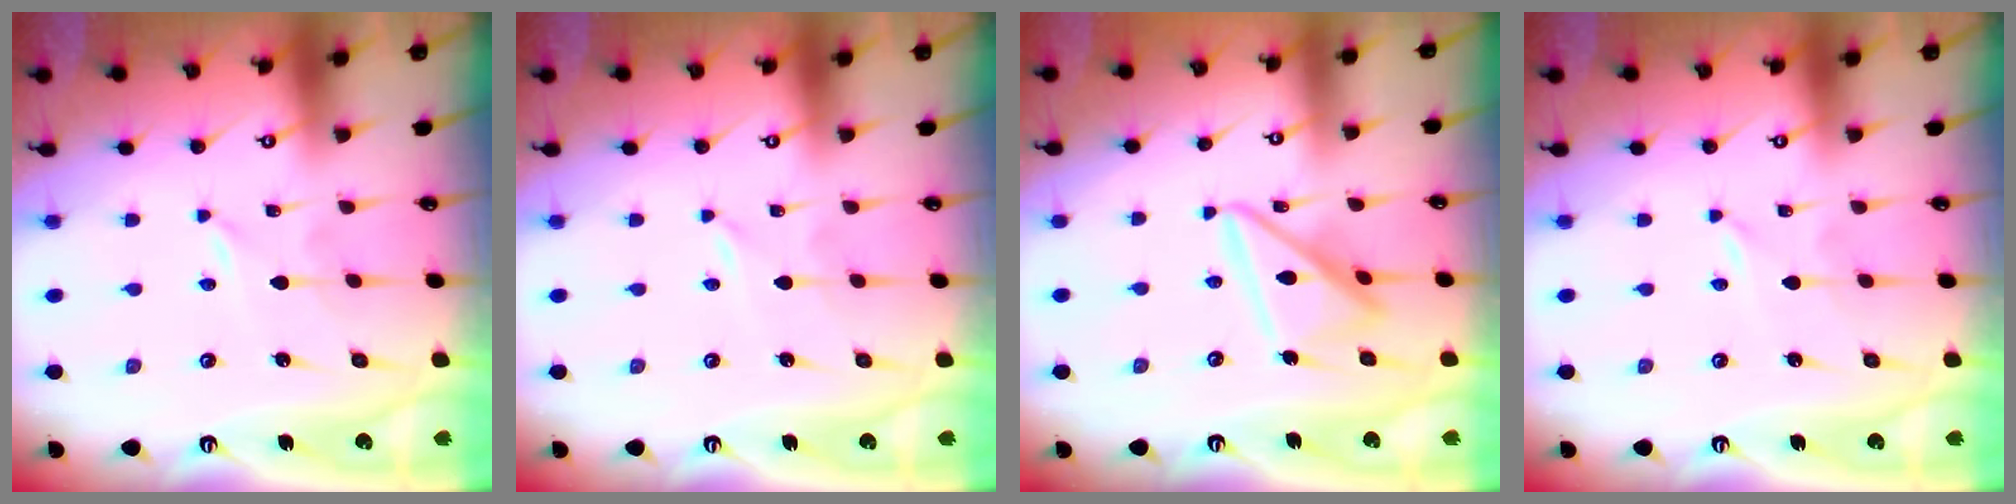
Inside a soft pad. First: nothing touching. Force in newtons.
{"total": 0.0}
{"total": 15.9, "press": 15.8, "slide": 1.6}
{"total": 0.0}